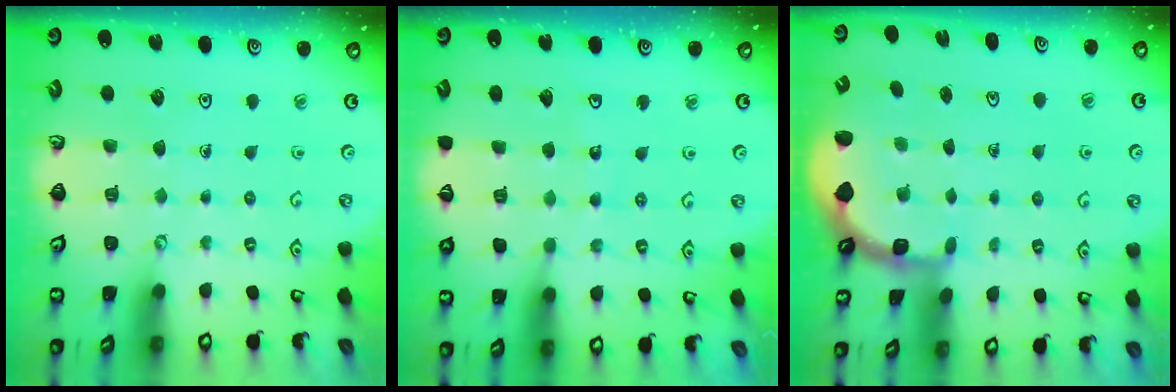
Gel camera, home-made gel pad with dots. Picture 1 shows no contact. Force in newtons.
{"total": 5.1, "press": 5.1, "slide": 0.7}
{"total": 1.8, "press": 1.7, "slide": 0.5}